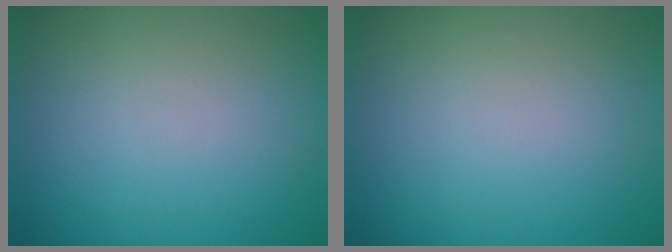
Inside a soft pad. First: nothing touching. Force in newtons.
{"total": 0.0}